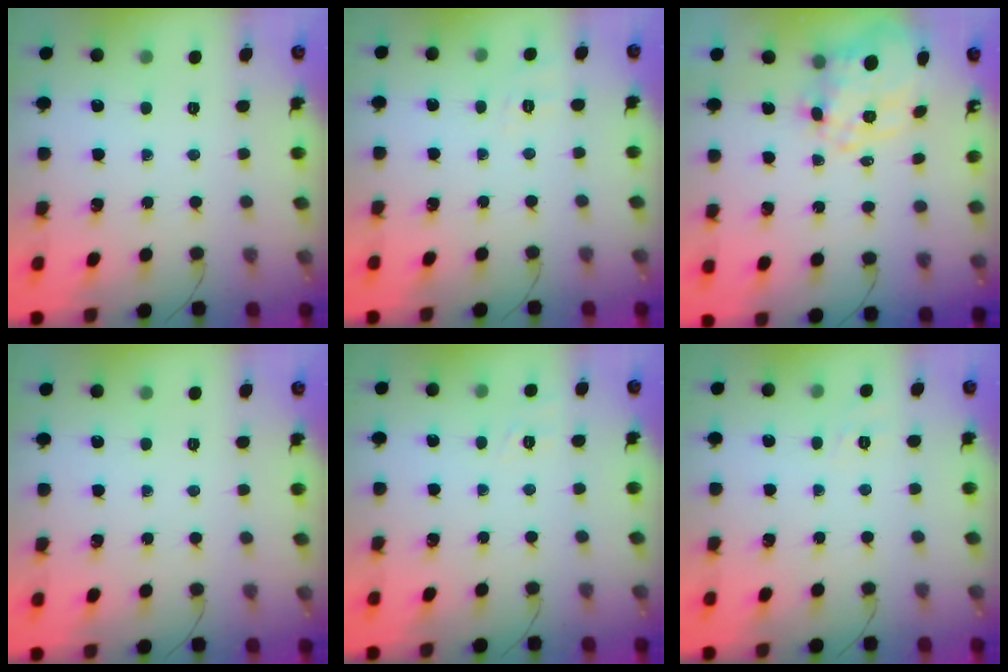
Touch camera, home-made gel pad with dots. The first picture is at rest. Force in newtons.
{"total": 2.9, "press": 2.2, "slide": 1.9}
{"total": 4.6, "press": 4.0, "slide": 2.3}
{"total": 0.0}
{"total": 1.5, "press": 0.1, "slide": 1.5}
{"total": 2.2, "press": 1.6, "slide": 1.6}